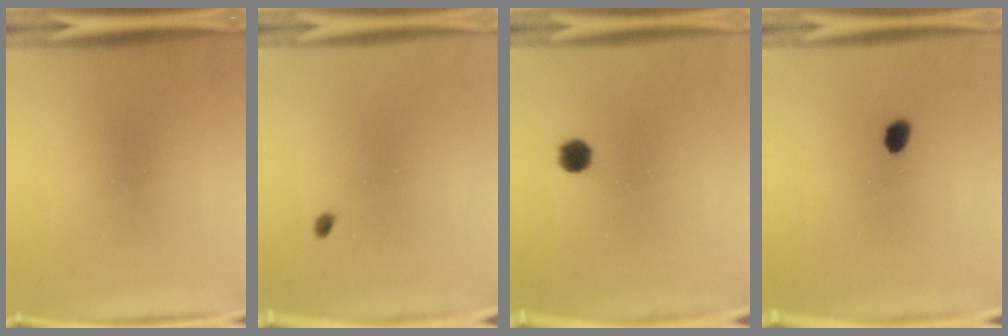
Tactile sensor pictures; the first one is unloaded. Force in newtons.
{"total": 1.6}
{"total": 4.1}
{"total": 2.5}